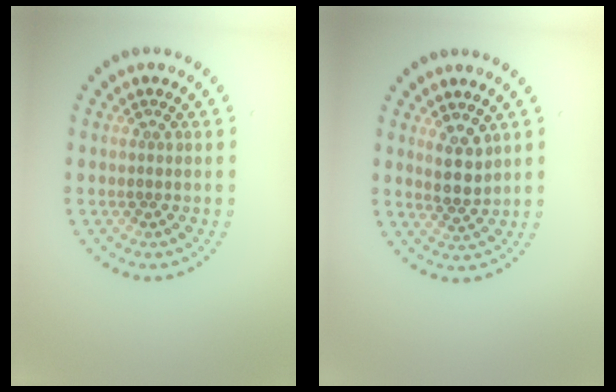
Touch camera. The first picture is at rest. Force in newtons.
{"total": 2.6, "press": 2.3, "slide": 1.3}